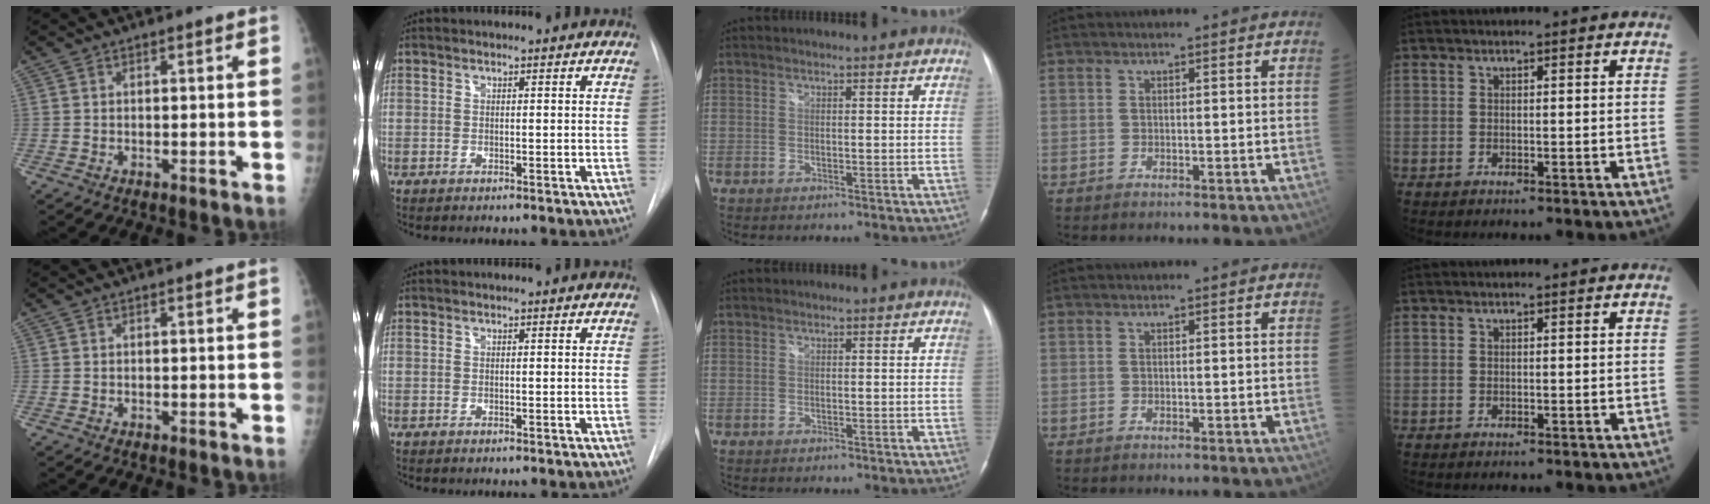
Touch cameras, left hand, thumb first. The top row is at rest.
{}